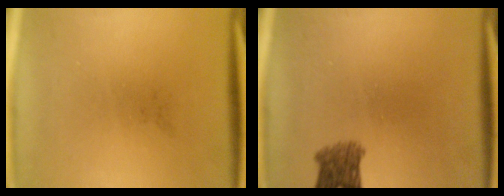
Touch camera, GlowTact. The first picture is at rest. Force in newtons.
{"total": 3.6}